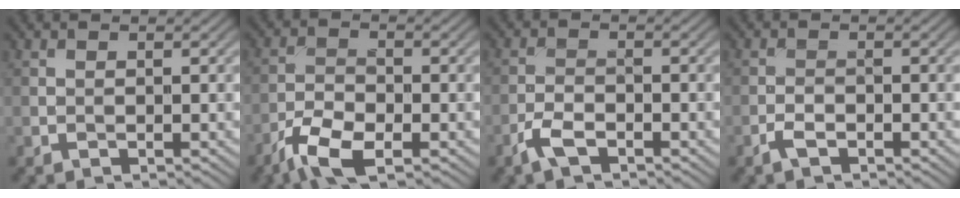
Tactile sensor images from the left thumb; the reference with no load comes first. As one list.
[{"total": 6.2, "force": [-3.9, 2.3, 4.3], "torque": [-0.089, -0.004, -0.082]}, {"total": 3.3, "force": [-2.2, 1.2, 2.1], "torque": [-0.050, -0.001, -0.054]}, {"total": 1.7, "force": [-1.2, 0.6, 1.0], "torque": [-0.022, 0.000, -0.028]}]